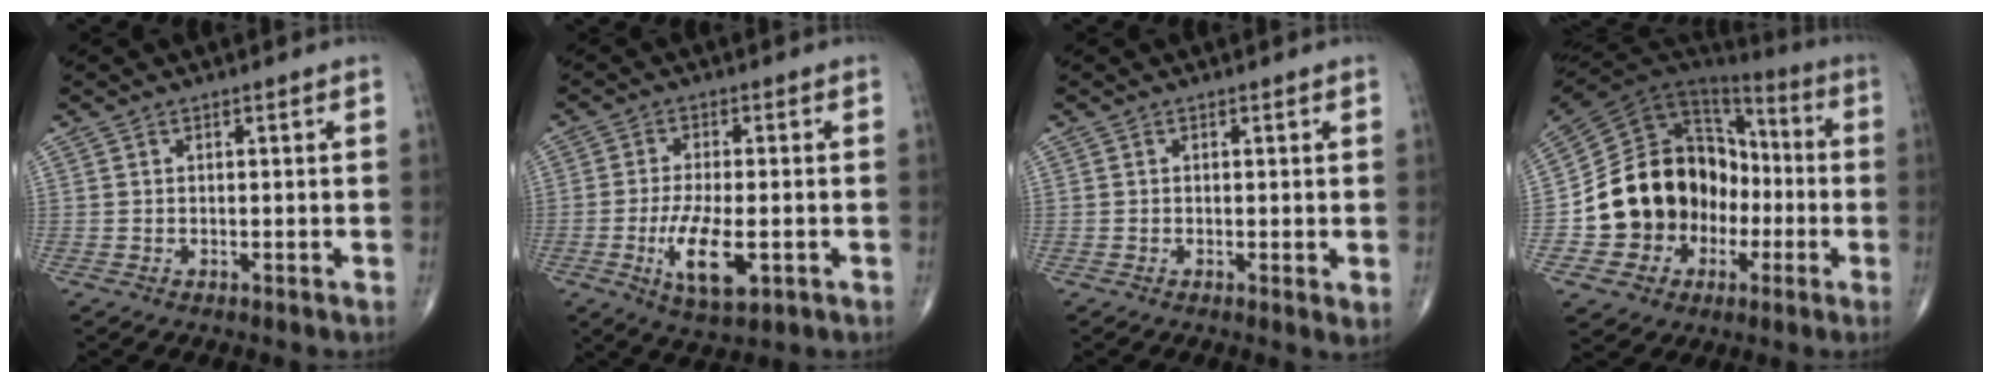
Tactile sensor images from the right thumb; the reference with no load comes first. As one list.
[{"total": 9.5, "force": [-2.8, 3.5, 8.4], "torque": [-0.153, -0.010, -0.044]}, {"total": 1.5, "force": [-0.1, 0.4, 1.5], "torque": [-0.022, -0.007, -0.005]}, {"total": 20.2, "force": [-4.4, 16.8, 10.3], "torque": [-0.143, 0.066, -0.065]}]